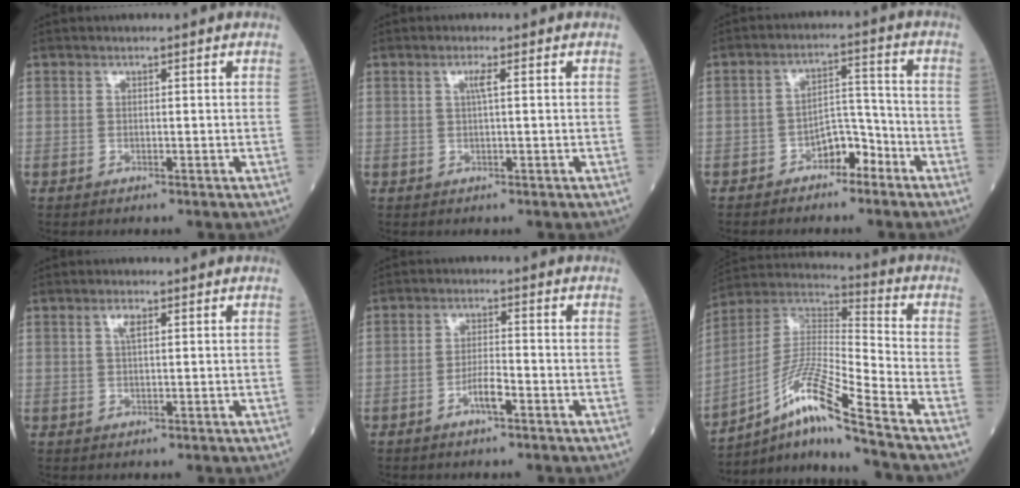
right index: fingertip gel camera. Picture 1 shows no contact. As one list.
[{"total": 1.5, "force": [0.4, -0.1, 1.4], "torque": [-0.029, 0.001, 0.005]}, {"total": 5.4, "force": [-3.7, 2.5, 3.1], "torque": [-0.046, 0.023, -0.062]}, {"total": 1.7, "force": [0.7, 0.4, 1.5], "torque": [-0.030, 0.002, 0.013]}, {"total": 3.4, "force": [-1.9, 0.5, 2.8], "torque": [-0.051, 0.003, -0.036]}, {"total": 13.9, "force": [-9.0, -0.7, 10.6], "torque": [-0.213, 0.003, -0.165]}]